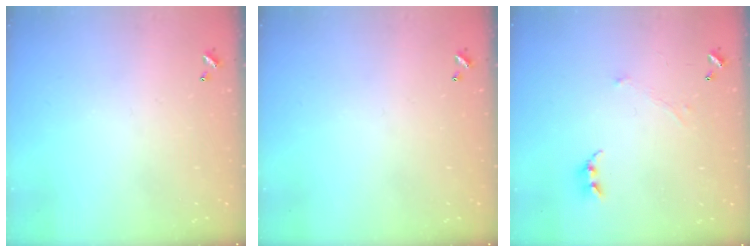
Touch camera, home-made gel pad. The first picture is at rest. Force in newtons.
{"total": 0.0}
{"total": 0.7, "press": 0.0, "slide": 0.7}